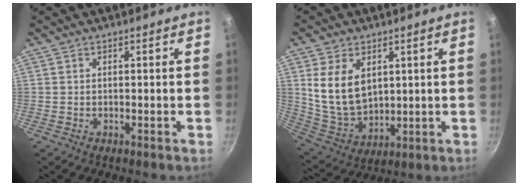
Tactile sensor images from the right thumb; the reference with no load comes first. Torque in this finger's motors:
{"motor_torque": [1.56, 1.60, 0.01, 0.03, 0.20]}